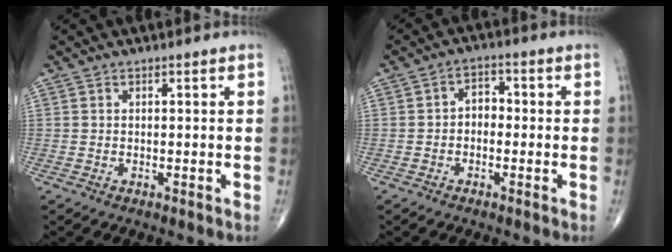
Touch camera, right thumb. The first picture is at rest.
{"total": 3.5, "force": [-0.8, 2.6, 2.2], "torque": [-0.017, 0.019, -0.027]}